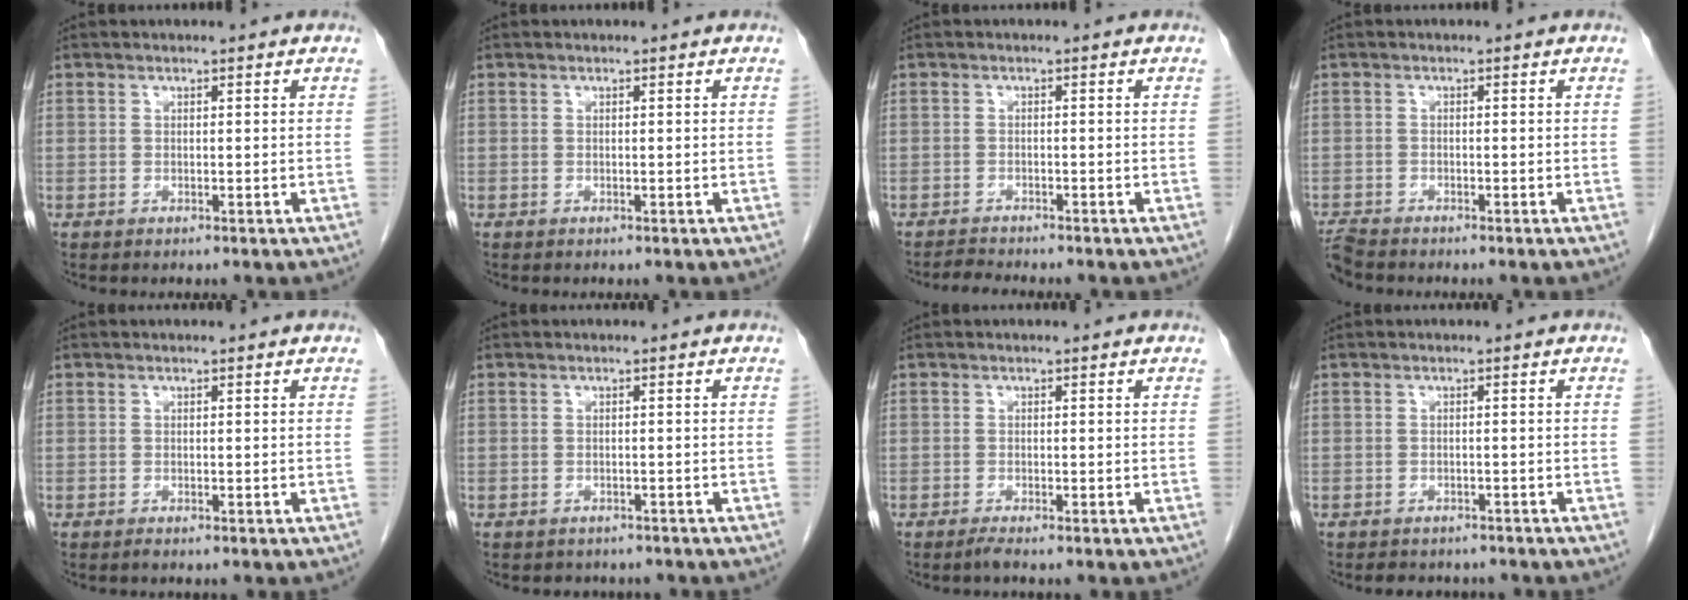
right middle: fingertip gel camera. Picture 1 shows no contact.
{"total": 0.0}
{"total": 2.1, "force": [-2.0, -0.4, 0.2], "torque": [-0.012, -0.014, -0.036]}
{"total": 3.2, "force": [-3.1, 0.4, 0.7], "torque": [-0.017, -0.014, -0.060]}
{"total": 0.0}
{"total": 3.3, "force": [-2.9, 1.5, 0.4], "torque": [-0.013, 0.000, -0.036]}
{"total": 1.0, "force": [-0.8, -0.3, 0.5], "torque": [-0.012, -0.003, -0.016]}
{"total": 4.6, "force": [-4.0, 1.9, 0.9], "torque": [-0.014, -0.001, -0.048]}